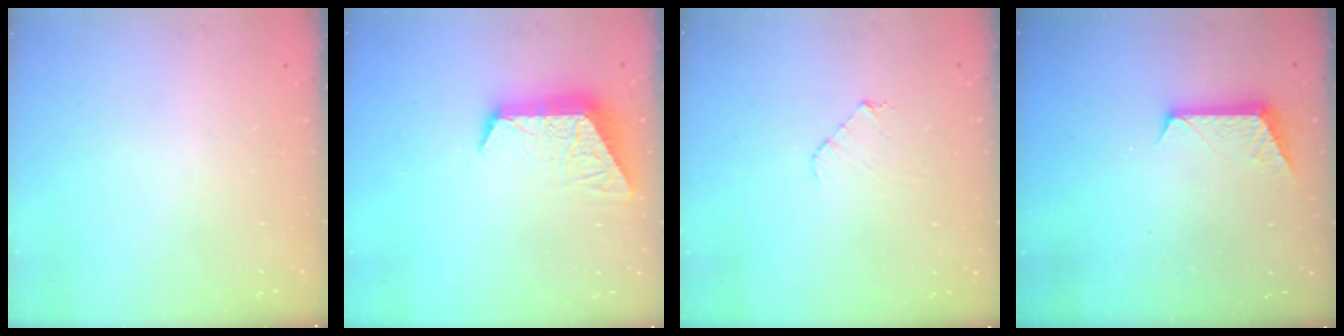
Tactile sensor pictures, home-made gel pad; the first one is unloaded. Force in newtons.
{"total": 10.3, "press": 10.3, "slide": 0.9}
{"total": 4.8, "press": 4.8, "slide": 0.3}
{"total": 7.4, "press": 7.4, "slide": 0.6}